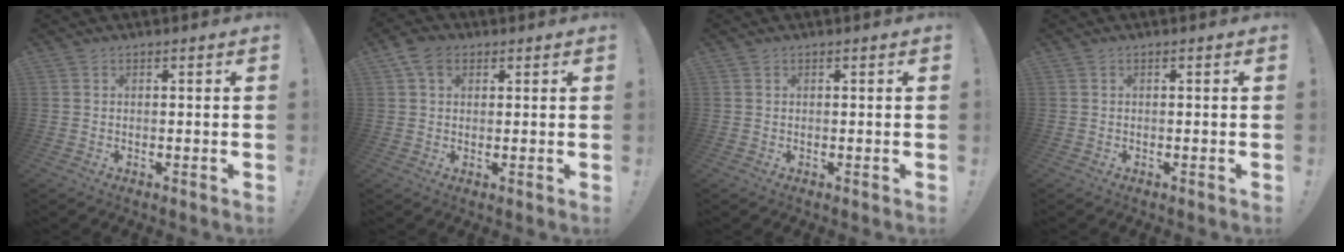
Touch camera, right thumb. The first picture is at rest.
{"total": 5.6, "force": [2.5, 4.1, 2.8], "torque": [-0.048, 0.000, 0.052]}
{"total": 0.0}
{"total": 0.0}